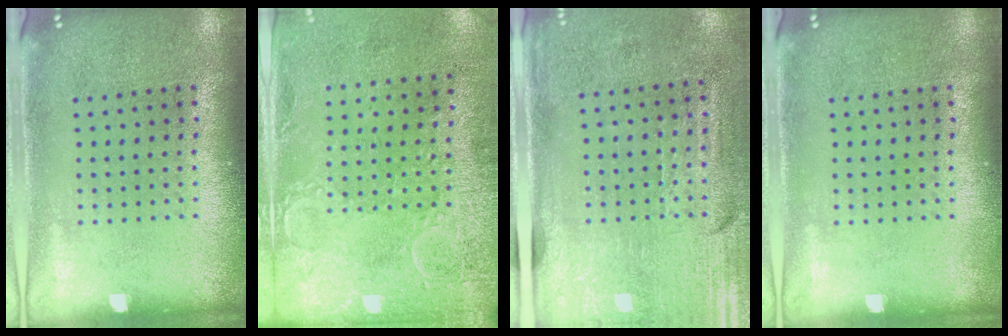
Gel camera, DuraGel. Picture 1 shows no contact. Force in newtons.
{"total": 2.9, "press": 2.3, "slide": 1.8}
{"total": 3.2, "press": 2.7, "slide": 1.6}
{"total": 0.0}